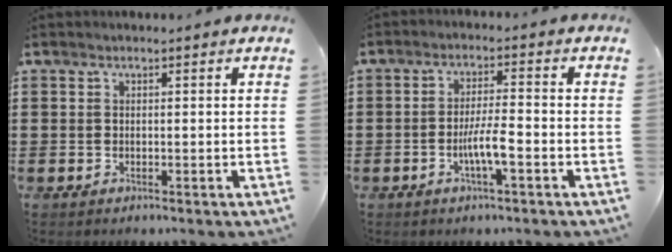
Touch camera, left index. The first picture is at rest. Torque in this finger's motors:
{"motor_torque": [0.26, 0.09, 0.20, 0.11]}